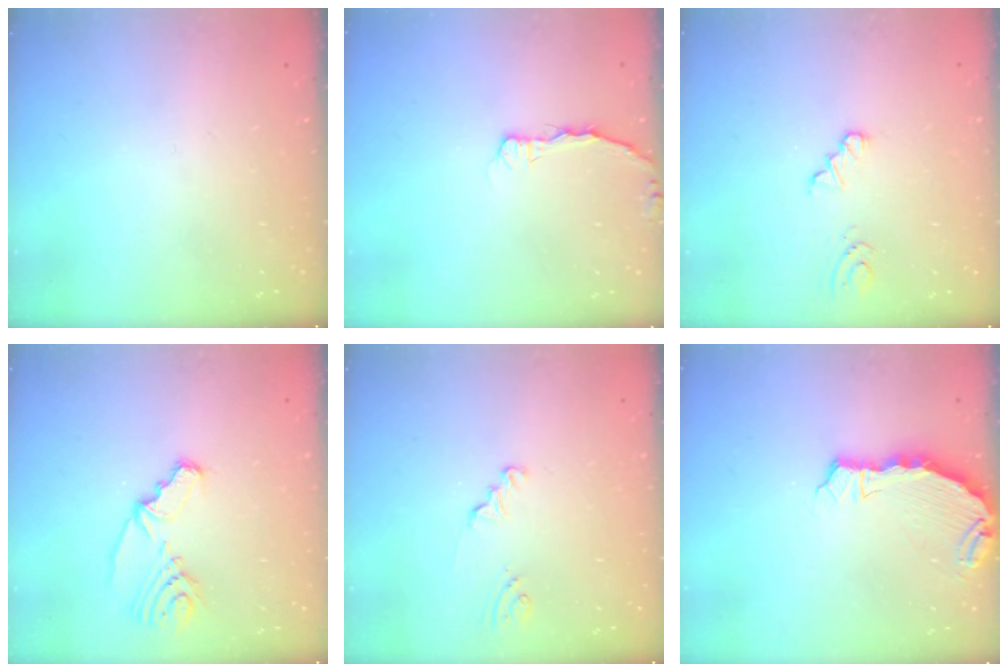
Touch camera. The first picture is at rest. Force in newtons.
{"total": 2.9, "press": 2.9, "slide": 0.4}
{"total": 1.1, "press": 1.1, "slide": 0.2}
{"total": 8.2, "press": 7.3, "slide": 3.7}
{"total": 1.5, "press": 1.5, "slide": 0.1}
{"total": 6.6, "press": 5.3, "slide": 4.0}